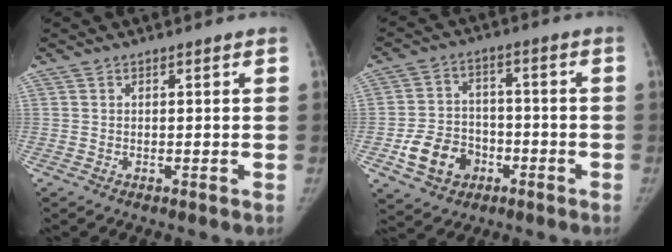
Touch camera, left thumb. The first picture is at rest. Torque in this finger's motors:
{"motor_torque": [0.19, 1.55, 0.13, -0.08, 0.26]}